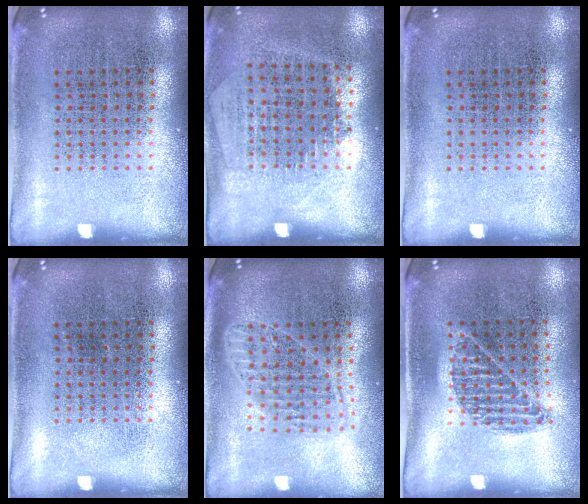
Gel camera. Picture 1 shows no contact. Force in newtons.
{"total": 1.3, "press": 1.1, "slide": 0.6}
{"total": 0.0}
{"total": 0.0}
{"total": 1.7, "press": 1.4, "slide": 0.9}
{"total": 0.9, "press": 0.8, "slide": 0.4}